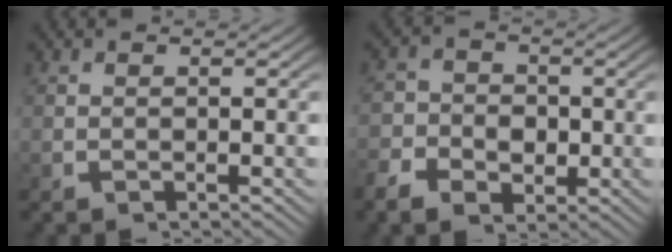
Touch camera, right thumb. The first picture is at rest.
{"total": 3.9, "force": [-1.1, 3.3, 1.8], "torque": [-0.014, -0.007, -0.025]}